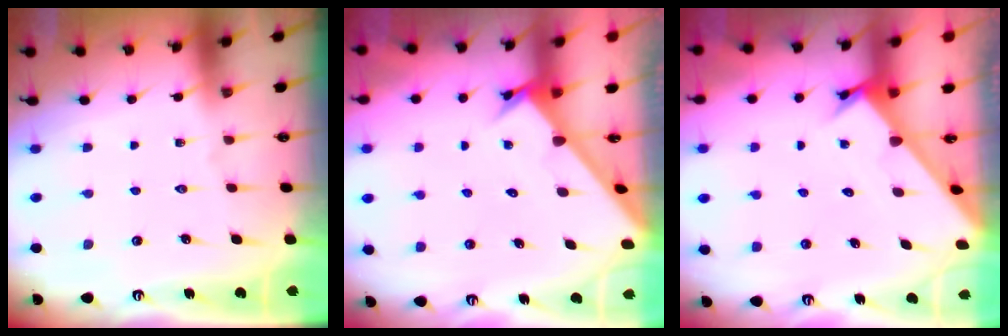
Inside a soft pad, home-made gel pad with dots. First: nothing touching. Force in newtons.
{"total": 2.5, "press": 2.5, "slide": 0.2}
{"total": 2.4, "press": 2.4, "slide": 0.0}